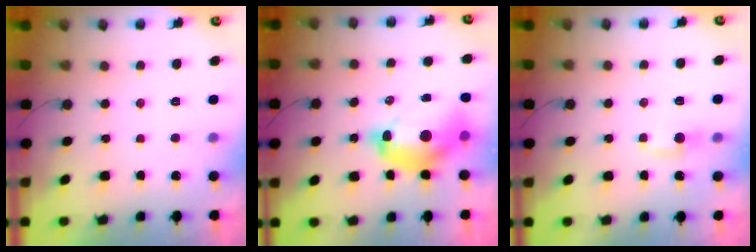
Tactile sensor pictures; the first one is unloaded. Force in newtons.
{"total": 13.5, "press": 13.4, "slide": 1.4}
{"total": 3.3, "press": 3.3, "slide": 0.4}